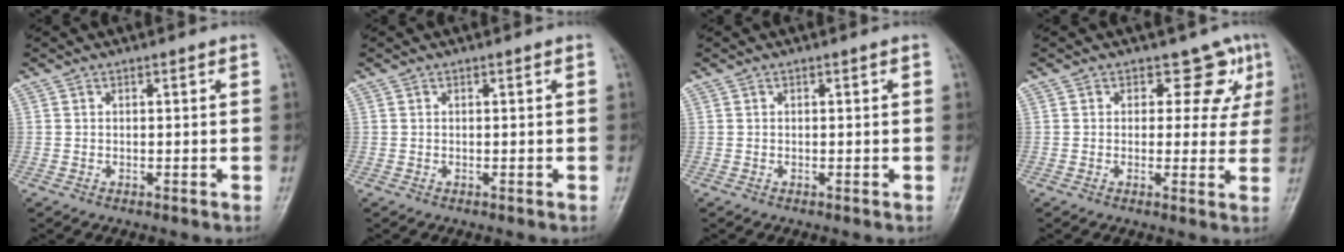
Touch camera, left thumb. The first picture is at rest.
{"total": 0.0}
{"total": 0.0}
{"total": 6.3, "force": [3.1, 4.6, 2.9], "torque": [0.012, -0.008, 0.026]}